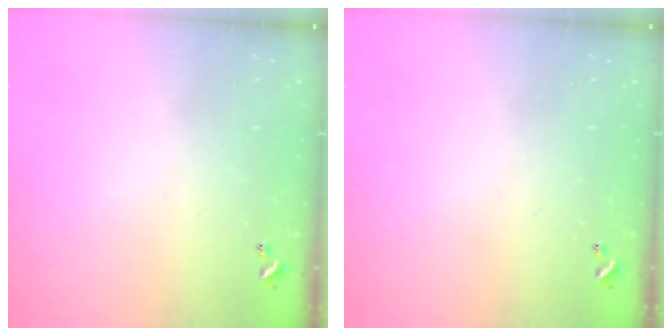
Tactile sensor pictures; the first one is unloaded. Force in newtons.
{"total": 0.0}